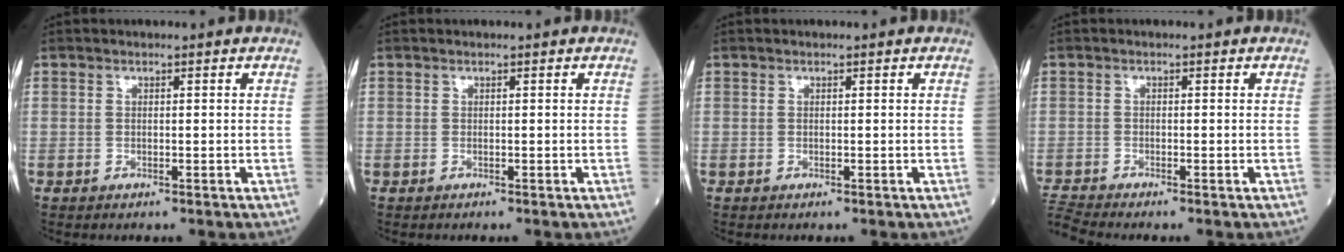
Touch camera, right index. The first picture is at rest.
{"total": 0.0}
{"total": 0.0}
{"total": 2.6, "force": [-2.4, -1.0, -0.1], "torque": [-0.016, -0.022, -0.050]}